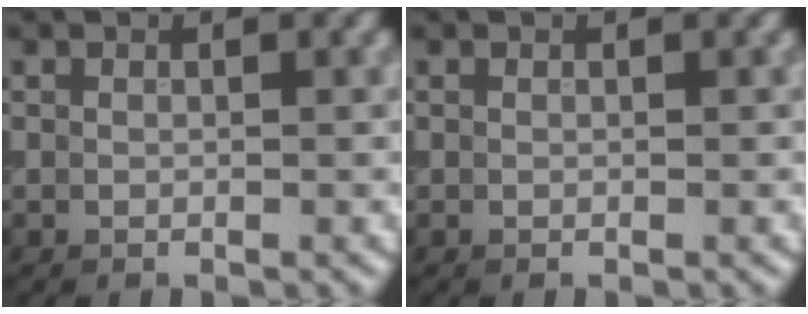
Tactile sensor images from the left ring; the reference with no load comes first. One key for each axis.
{"total": 0.0}